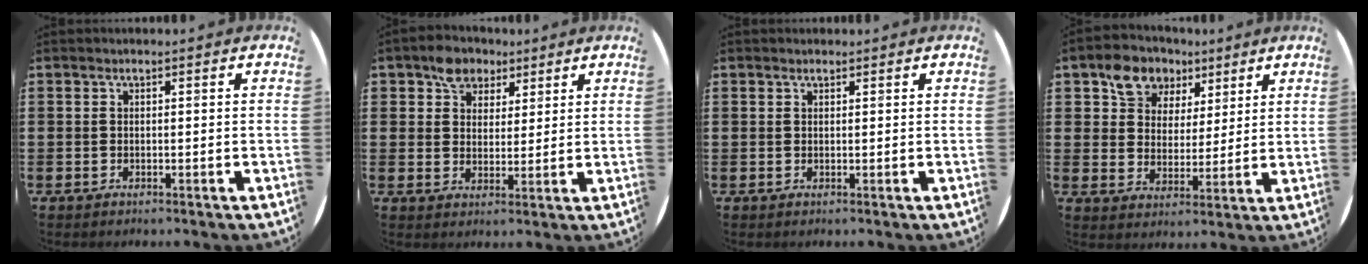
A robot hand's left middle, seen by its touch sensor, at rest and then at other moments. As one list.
[{"total": 4.8, "force": [3.6, 3.1, 0.7], "torque": [-0.021, 0.006, 0.067]}, {"total": 0.6, "force": [0.5, 0.3, 0.0], "torque": [-0.001, 0.003, 0.010]}, {"total": 7.7, "force": [5.4, 5.4, 1.3], "torque": [-0.046, -0.004, 0.099]}]